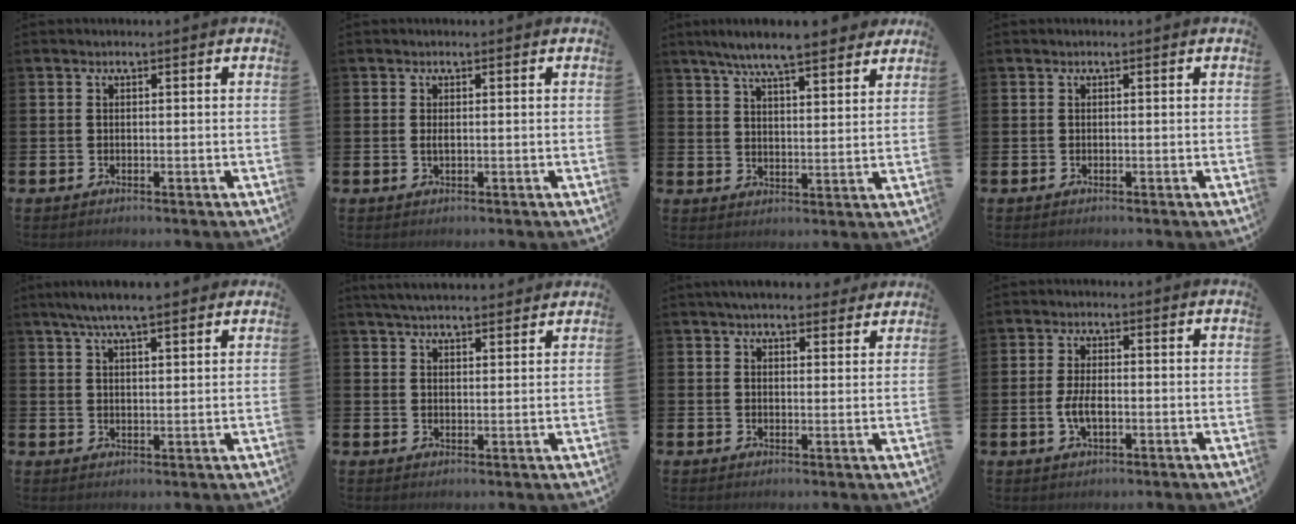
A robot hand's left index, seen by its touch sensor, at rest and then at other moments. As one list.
[{"total": 0.8, "force": [0.1, 0.3, 0.8], "torque": [-0.012, 0.001, 0.000]}, {"total": 7.5, "force": [6.9, 0.8, 2.8], "torque": [-0.065, -0.032, 0.122]}, {"total": 0.0}, {"total": 5.8, "force": [5.1, 0.7, 2.6], "torque": [-0.062, -0.010, 0.092]}, {"total": 4.2, "force": [4.1, 0.4, 0.7], "torque": [-0.016, -0.018, 0.074]}, {"total": 4.4, "force": [4.1, 1.1, 1.1], "torque": [-0.015, -0.015, 0.073]}, {"total": 3.5, "force": [-0.5, 1.5, 3.1], "torque": [-0.053, 0.003, -0.010]}]